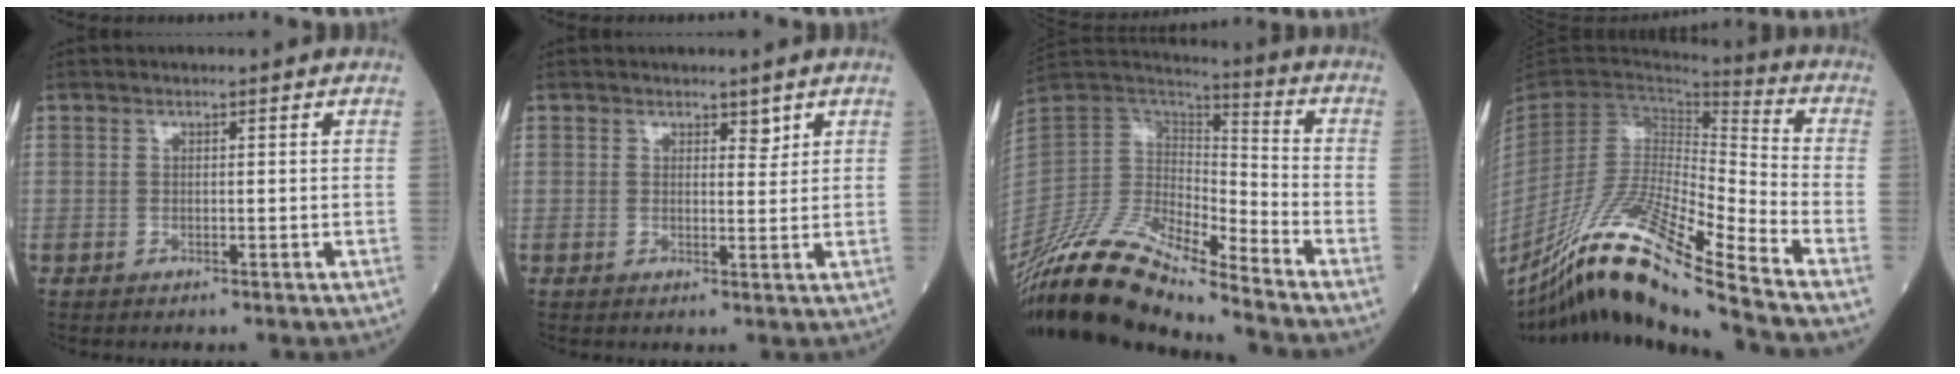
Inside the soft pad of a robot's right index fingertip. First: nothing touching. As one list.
[{"total": 1.6, "force": [1.2, 0.8, 0.8], "torque": [-0.006, -0.004, 0.016]}, {"total": 17.7, "force": [-15.0, 2.5, 8.9], "torque": [-0.175, 0.020, -0.283]}, {"total": 19.9, "force": [-15.1, -0.8, 13.1], "torque": [-0.267, -0.028, -0.281]}]